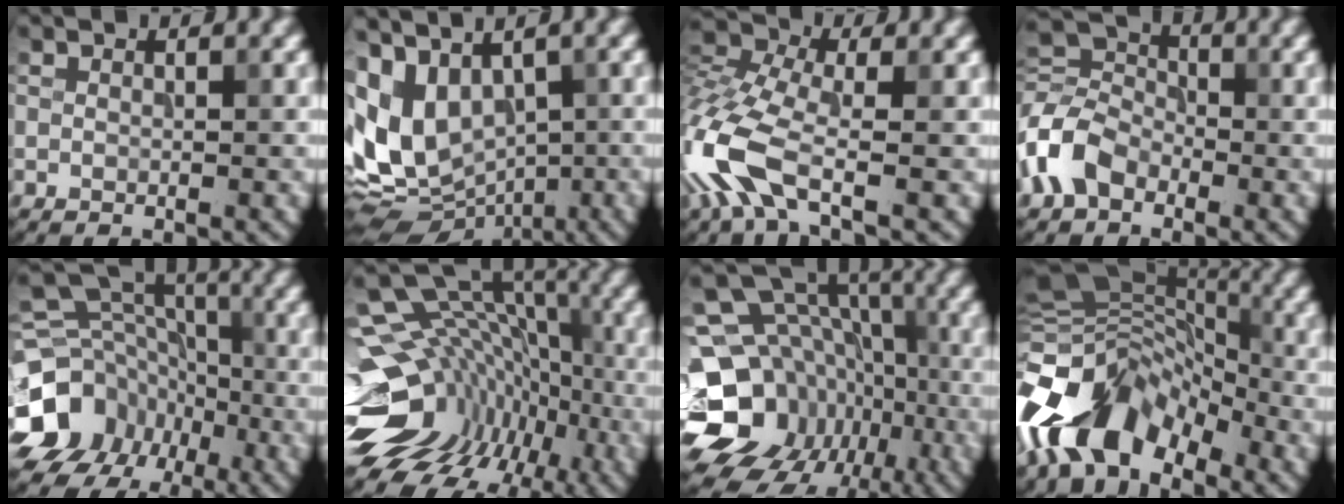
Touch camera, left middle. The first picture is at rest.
{"total": 11.0, "force": [0.8, 7.0, 8.4], "torque": [-0.159, 0.001, 0.020]}
{"total": 8.4, "force": [-3.6, 3.9, 6.5], "torque": [-0.160, 0.001, -0.090]}
{"total": 5.4, "force": [-2.7, 3.7, 2.8], "torque": [-0.063, 0.008, -0.073]}
{"total": 9.9, "force": [-4.0, 8.4, 3.5], "torque": [-0.086, 0.015, -0.084]}
{"total": 14.7, "force": [-4.7, 10.4, 9.2], "torque": [-0.145, 0.025, -0.034]}
{"total": 17.5, "force": [-6.0, 14.7, 7.3], "torque": [-0.161, -0.007, -0.088]}
{"total": 9.8, "force": [-5.6, 5.4, 5.9], "torque": [-0.093, 0.014, -0.123]}